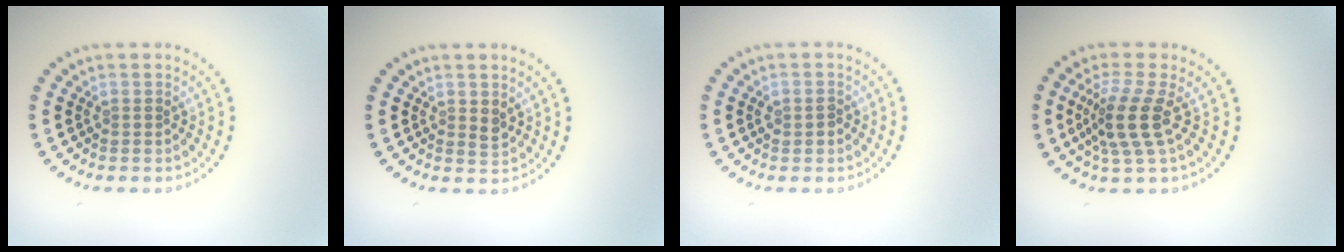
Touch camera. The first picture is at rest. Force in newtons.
{"total": 1.0, "press": 1.0, "slide": 0.3}
{"total": 1.2, "press": 1.2, "slide": 0.1}
{"total": 3.7, "press": 2.8, "slide": 2.4}